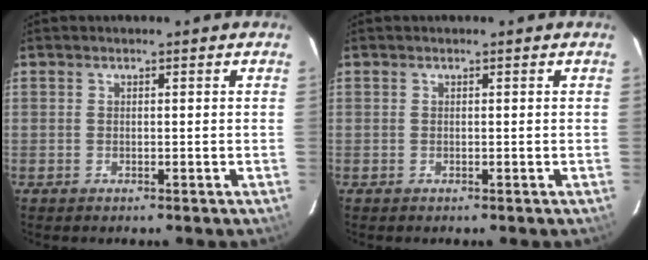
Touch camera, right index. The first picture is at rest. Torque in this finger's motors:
{"motor_torque": [0.00, 0.00, 0.01, 0.01]}